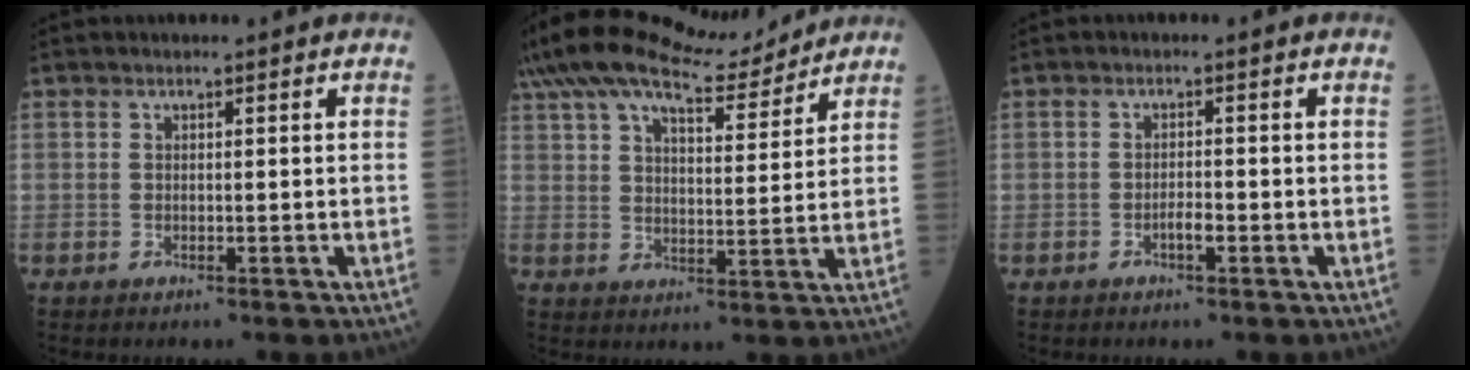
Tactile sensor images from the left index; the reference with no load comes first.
{"total": 16.9, "force": [14.7, 3.9, 7.4], "torque": [-0.149, 0.036, 0.234]}
{"total": 1.5, "force": [-0.8, 0.3, 1.2], "torque": [-0.021, 0.001, -0.016]}